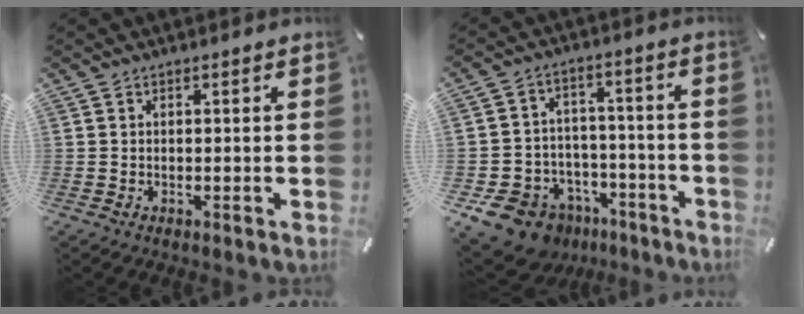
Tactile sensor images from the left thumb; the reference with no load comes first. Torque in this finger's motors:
{"motor_torque": [0.51, 0.94, 0.21, 0.16, 0.19]}